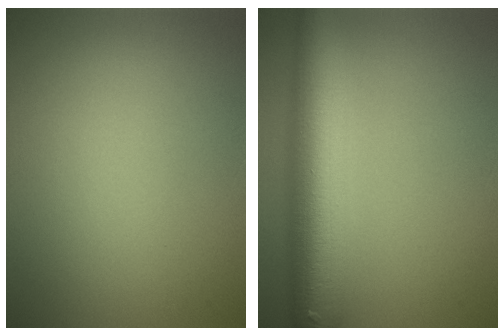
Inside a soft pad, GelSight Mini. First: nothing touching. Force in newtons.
{"total": 10.1, "press": 10.0, "slide": 0.7}